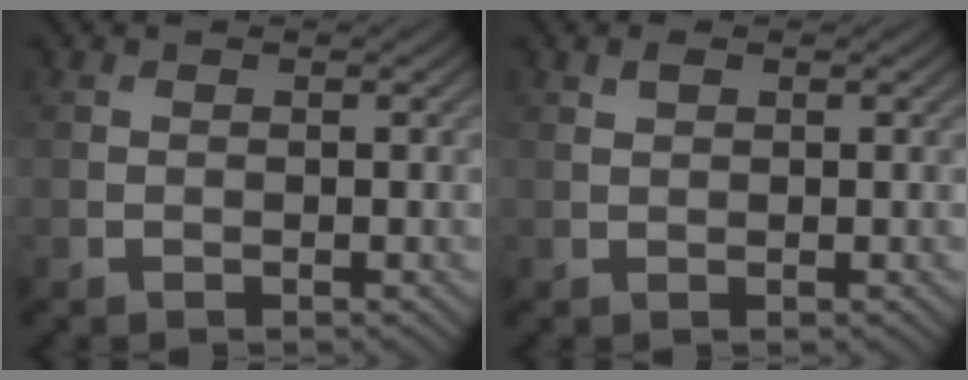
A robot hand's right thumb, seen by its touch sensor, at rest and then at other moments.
{"total": 0.8, "force": [0.5, 0.4, 0.4], "torque": [-0.012, 0.001, 0.010]}